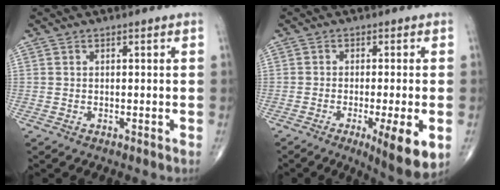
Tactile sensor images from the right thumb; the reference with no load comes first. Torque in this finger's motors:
{"motor_torque": [1.24, 1.39, 0.32, -0.24, 0.21]}